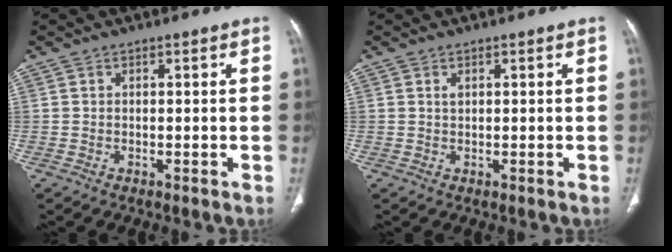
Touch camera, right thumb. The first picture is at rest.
{"total": 1.2, "force": [0.2, 0.6, 1.0], "torque": [-0.022, 0.002, 0.005]}